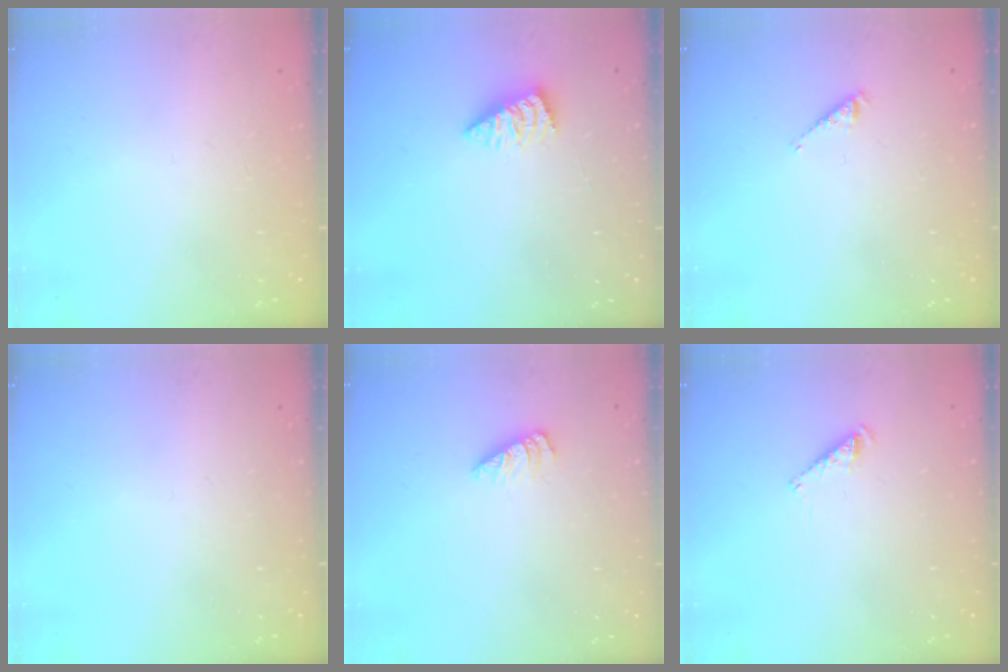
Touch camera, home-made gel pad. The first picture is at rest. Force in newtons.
{"total": 1.7, "press": 1.7, "slide": 0.1}
{"total": 2.9, "press": 2.9, "slide": 0.6}
{"total": 0.0}
{"total": 1.1, "press": 1.1, "slide": 0.1}
{"total": 2.5, "press": 2.5, "slide": 0.5}